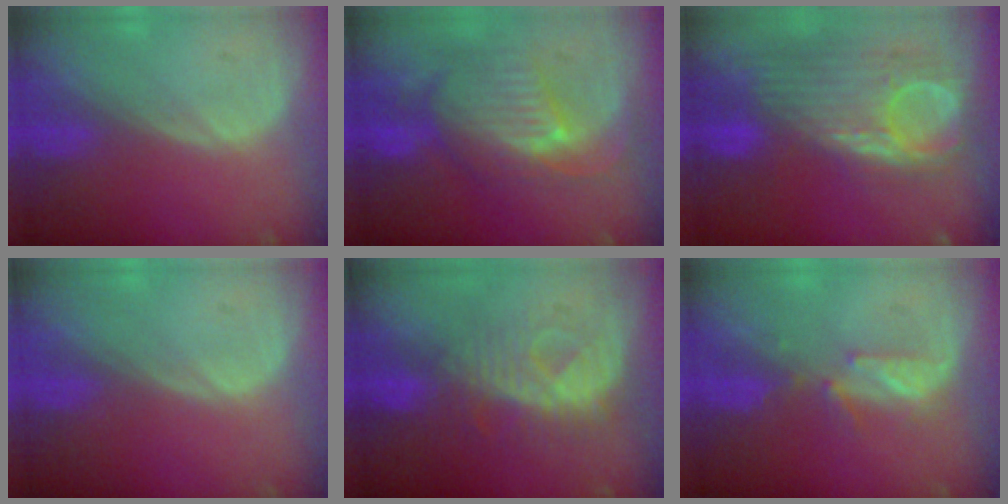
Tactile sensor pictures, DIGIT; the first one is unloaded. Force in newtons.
{"total": 9.8, "press": 9.0, "slide": 3.9}
{"total": 11.4, "press": 10.5, "slide": 4.6}
{"total": 0.5, "press": 0.1, "slide": 0.5}
{"total": 8.1, "press": 7.9, "slide": 2.0}
{"total": 3.1, "press": 3.0, "slide": 0.3}